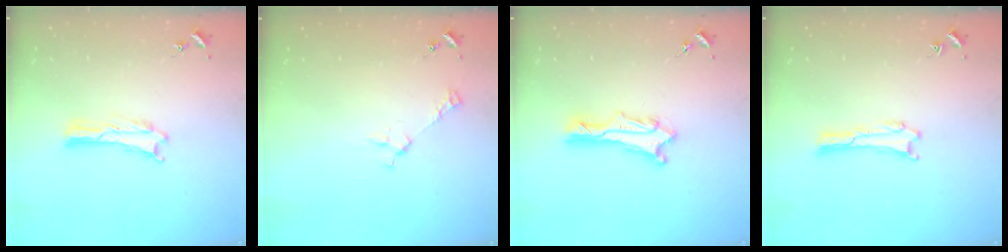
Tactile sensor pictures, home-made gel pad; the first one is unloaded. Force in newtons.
{"total": 2.9, "press": 2.9, "slide": 0.2}
{"total": 2.4, "press": 2.4, "slide": 0.3}
{"total": 0.0}